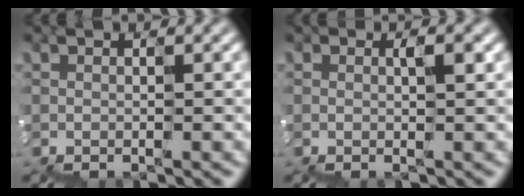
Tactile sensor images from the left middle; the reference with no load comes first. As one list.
[{"total": 0.0}]